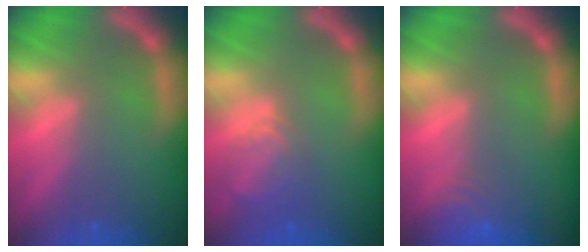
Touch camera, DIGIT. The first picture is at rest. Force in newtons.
{"total": 3.4}
{"total": 3.5}